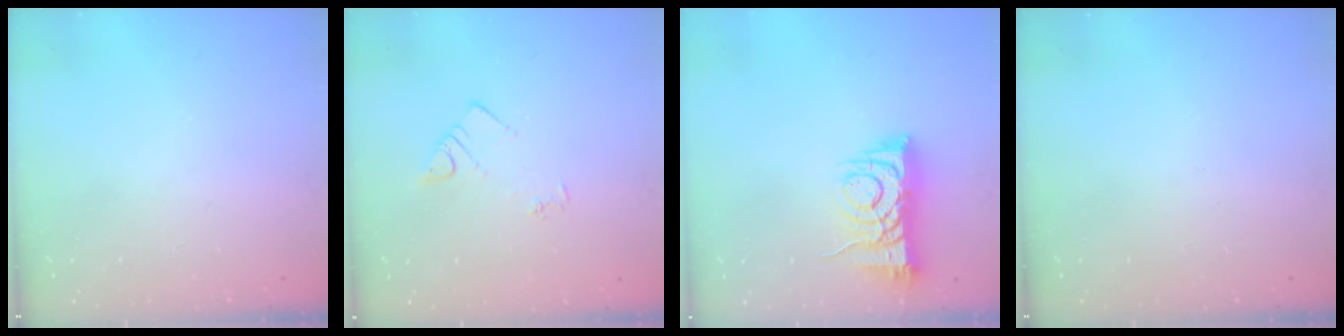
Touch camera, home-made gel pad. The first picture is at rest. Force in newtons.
{"total": 4.2, "press": 4.2, "slide": 0.5}
{"total": 8.0, "press": 7.9, "slide": 1.3}
{"total": 0.0}